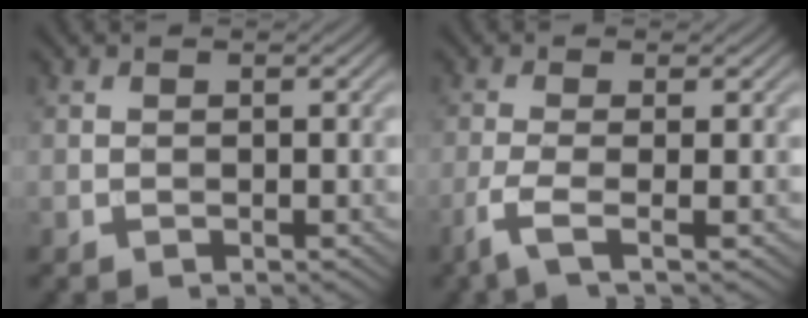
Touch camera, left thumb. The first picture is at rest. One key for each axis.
{"total": 3.7, "fx": -1.7, "fy": 0.6, "fz": 3.2, "tx": -0.069, "ty": 0.000, "tz": -0.050}